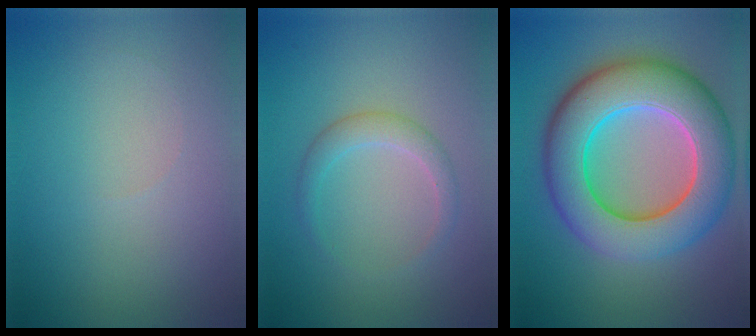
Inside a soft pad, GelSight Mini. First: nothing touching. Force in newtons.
{"total": 1.9, "press": 1.9, "slide": 0.1}
{"total": 11.1, "press": 11.0, "slide": 0.4}